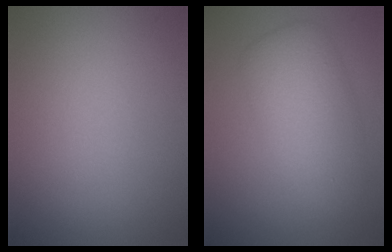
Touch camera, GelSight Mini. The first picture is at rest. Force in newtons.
{"total": 5.0, "press": 5.0, "slide": 0.3}